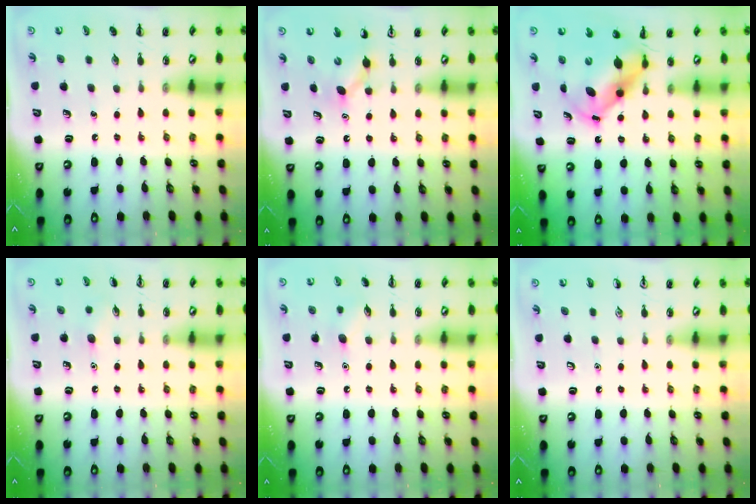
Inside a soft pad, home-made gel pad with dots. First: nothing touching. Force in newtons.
{"total": 2.9, "press": 2.7, "slide": 1.1}
{"total": 6.9, "press": 6.6, "slide": 2.0}
{"total": 5.4, "press": 5.1, "slide": 1.7}
{"total": 6.4, "press": 6.2, "slide": 1.8}
{"total": 0.0}